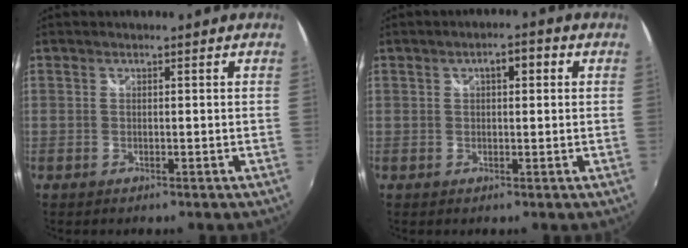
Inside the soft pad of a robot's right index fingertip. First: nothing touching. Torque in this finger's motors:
{"motor_torque": [0.19, -0.05, 0.16, 0.04]}